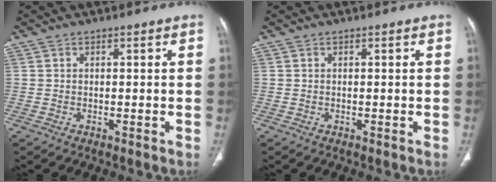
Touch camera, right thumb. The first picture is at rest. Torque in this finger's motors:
{"motor_torque": [0.01, 0.01, 0.00, 0.00, 0.00]}